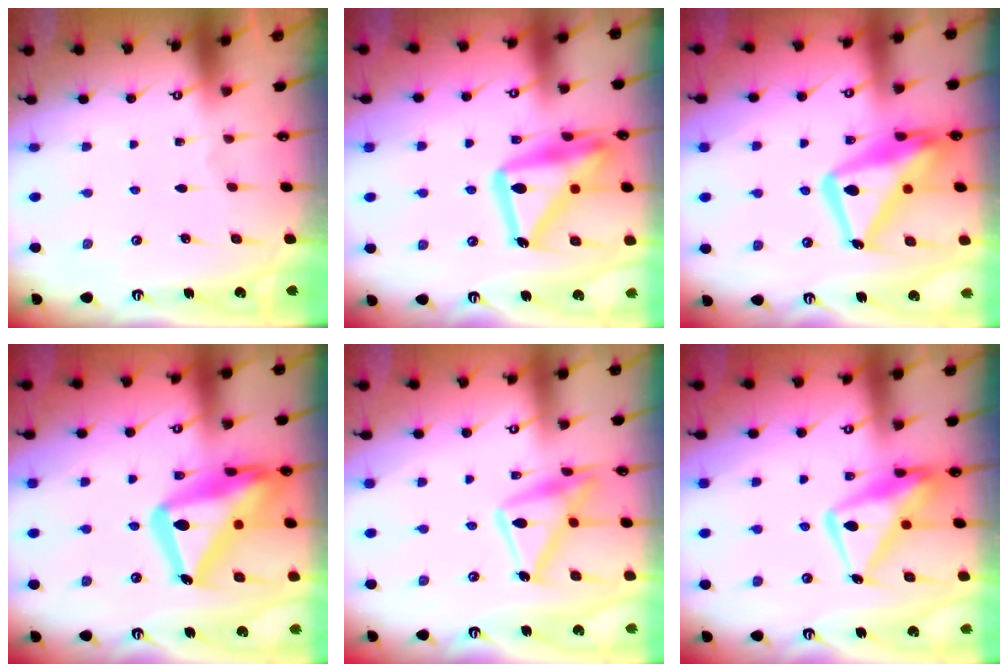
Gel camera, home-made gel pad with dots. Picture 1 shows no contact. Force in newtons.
{"total": 22.8, "press": 22.8, "slide": 1.8}
{"total": 18.9, "press": 18.8, "slide": 1.9}
{"total": 24.9, "press": 24.8, "slide": 2.1}
{"total": 16.2, "press": 16.1, "slide": 1.1}
{"total": 15.2, "press": 15.1, "slide": 1.4}